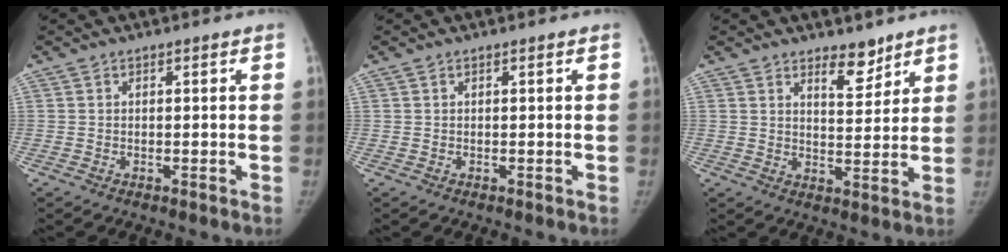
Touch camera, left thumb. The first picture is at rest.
{"total": 0.0}
{"total": 5.6, "force": [4.2, 2.4, 2.7], "torque": [-0.019, -0.035, 0.066]}